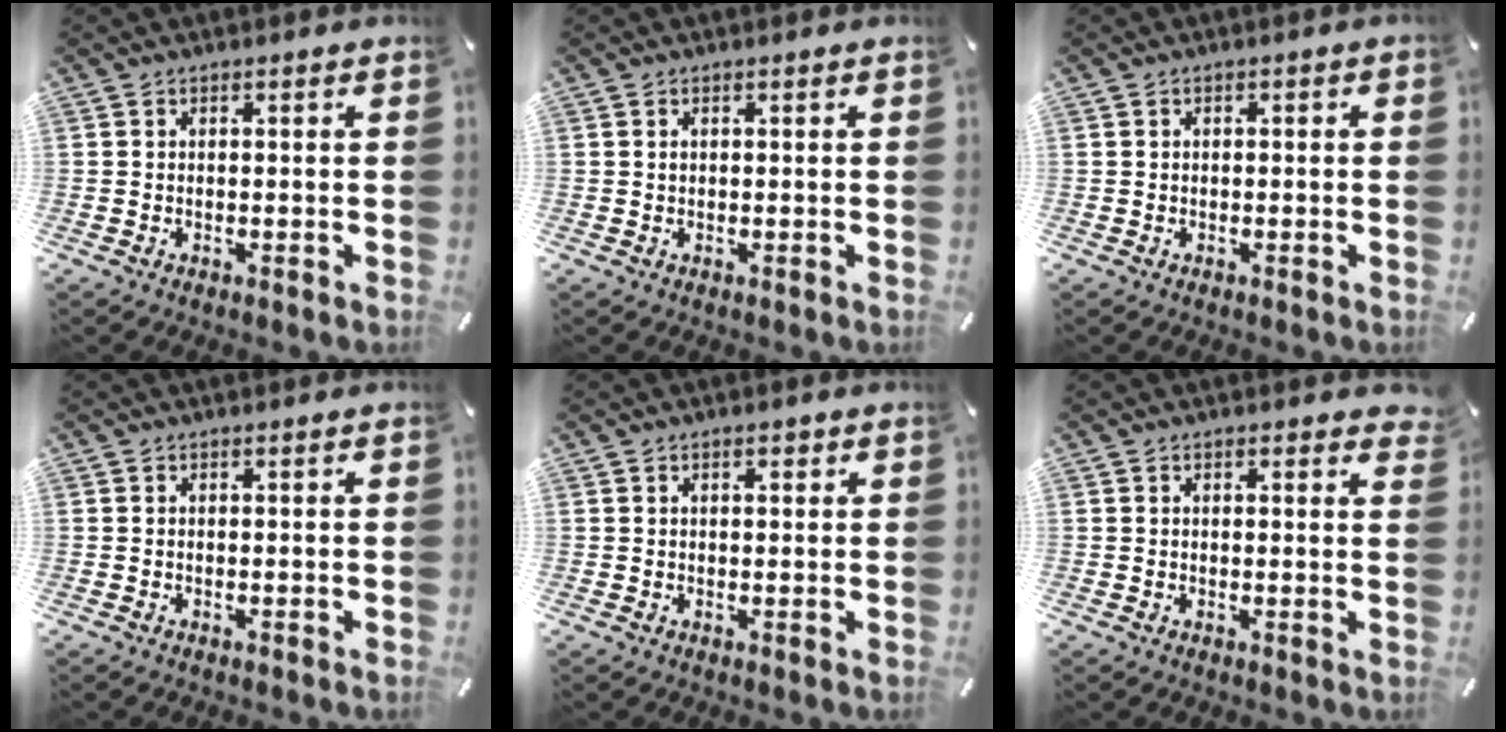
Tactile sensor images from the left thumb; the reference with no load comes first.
{"total": 0.6, "force": [0.2, 0.3, 0.5], "torque": [-0.011, 0.000, 0.003]}
{"total": 0.7, "force": [-0.2, 0.6, 0.4], "torque": [-0.006, 0.003, -0.005]}
{"total": 0.0}
{"total": 1.8, "force": [0.8, 0.9, 1.3], "torque": [-0.020, 0.002, 0.010]}
{"total": 1.4, "force": [0.9, 0.6, 0.9], "torque": [-0.004, -0.005, 0.013]}